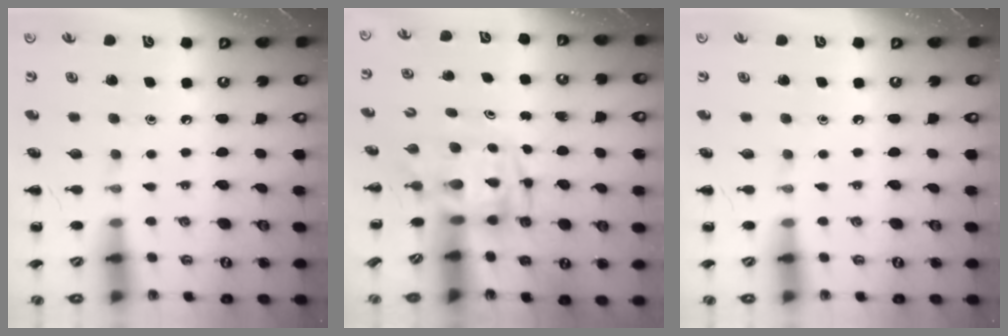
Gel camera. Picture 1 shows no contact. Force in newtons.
{"total": 3.4, "press": 3.4, "slide": 0.7}
{"total": 0.0}